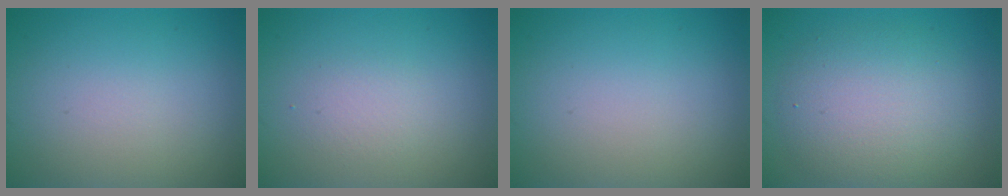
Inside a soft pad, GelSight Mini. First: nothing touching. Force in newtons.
{"total": 1.4, "press": 1.4, "slide": 0.0}
{"total": 0.0}
{"total": 5.7, "press": 5.7, "slide": 0.5}